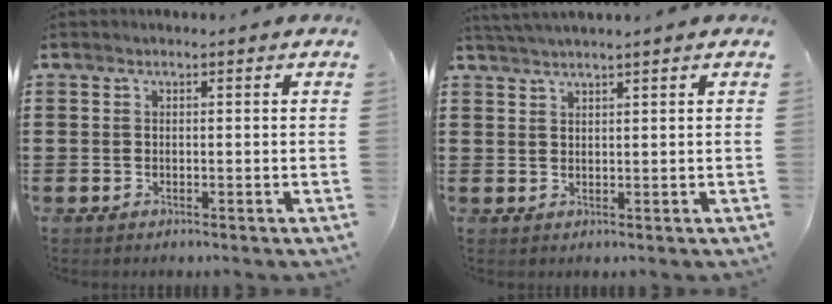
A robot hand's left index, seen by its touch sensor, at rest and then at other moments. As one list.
[{"total": 1.8, "force": [1.7, -0.4, 0.6], "torque": [-0.014, -0.001, 0.033]}]